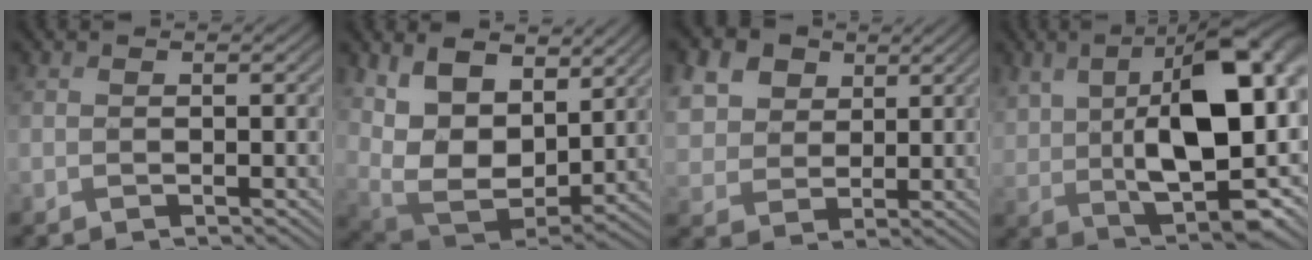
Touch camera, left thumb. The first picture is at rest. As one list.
[{"total": 11.3, "force": [5.9, 6.4, 7.2], "torque": [-0.174, -0.011, 0.110]}, {"total": 9.6, "force": [5.0, 6.9, 4.4], "torque": [-0.167, 0.020, 0.105]}, {"total": 15.6, "force": [2.3, 7.4, 13.5], "torque": [-0.227, -0.002, 0.043]}]